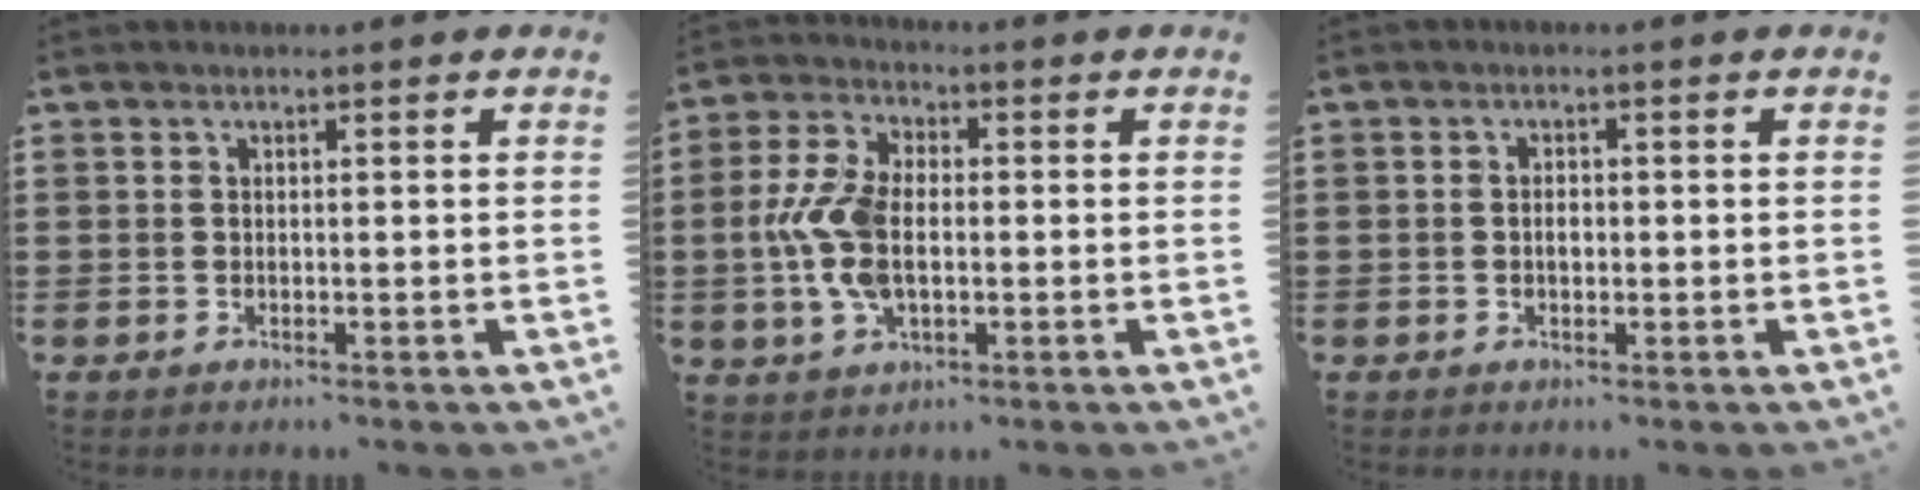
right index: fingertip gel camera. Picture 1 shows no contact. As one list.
[{"total": 9.0, "force": [-0.9, 5.1, 7.4], "torque": [-0.181, -0.001, -0.023]}, {"total": 1.4, "force": [-0.1, 0.8, 1.2], "torque": [-0.024, 0.003, -0.003]}]